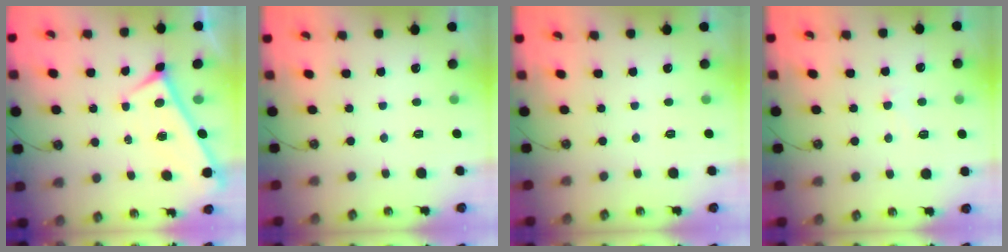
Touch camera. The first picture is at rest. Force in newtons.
{"total": 0.0}
{"total": 0.0}
{"total": 1.0, "press": 0.8, "slide": 0.5}